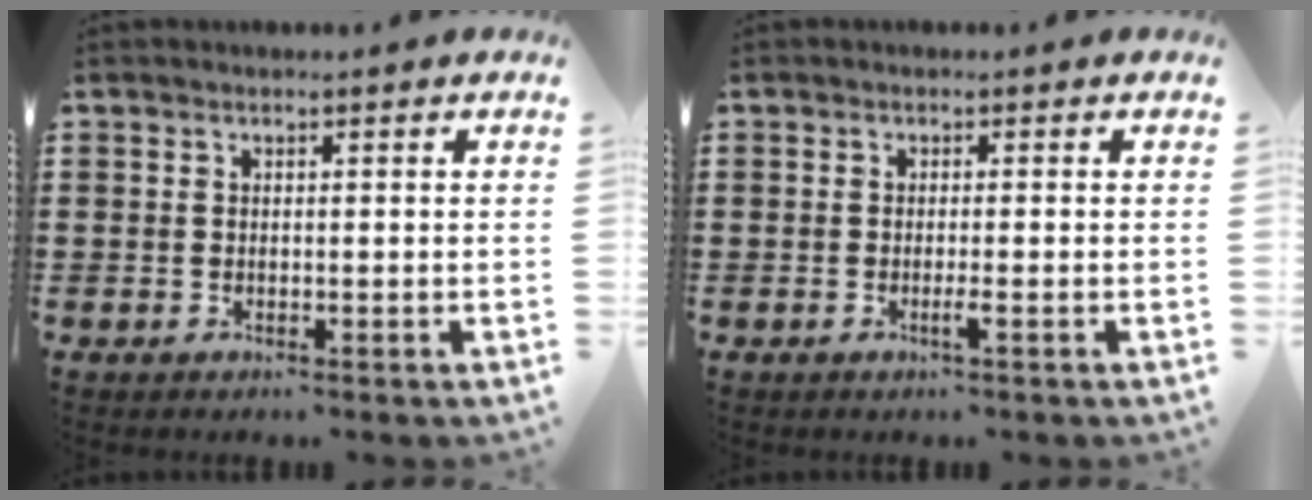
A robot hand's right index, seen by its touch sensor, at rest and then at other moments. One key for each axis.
{"total": 1.5, "fx": -0.6, "fy": -0.2, "fz": 1.4, "tx": -0.031, "ty": -0.008, "tz": -0.014}